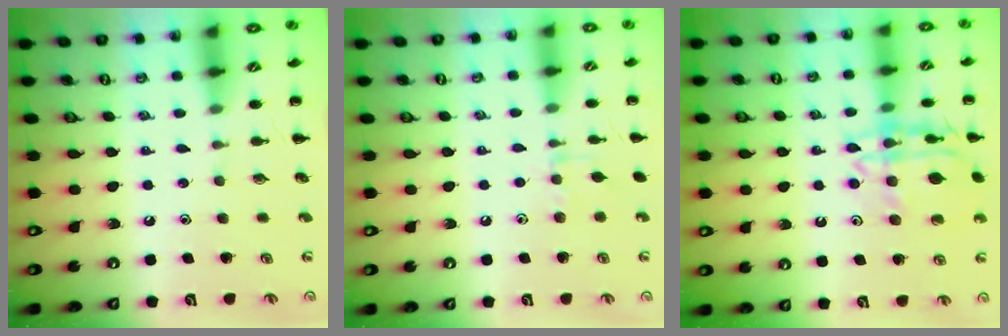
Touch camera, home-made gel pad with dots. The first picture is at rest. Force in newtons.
{"total": 5.0, "press": 4.8, "slide": 1.5}
{"total": 15.6, "press": 15.5, "slide": 1.5}